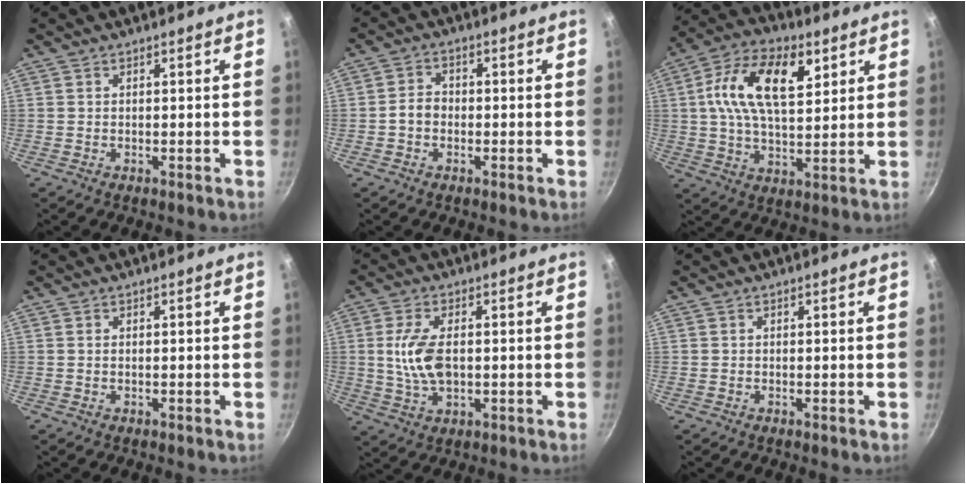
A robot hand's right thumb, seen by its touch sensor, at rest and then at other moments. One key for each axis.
{"total": 3.5, "fx": -0.9, "fy": 2.8, "fz": 1.9, "tx": -0.025, "ty": 0.015, "tz": -0.023}
{"total": 16.6, "fx": 5.1, "fy": 8.7, "fz": 13.2, "tx": -0.223, "ty": 0.003, "tz": 0.086}
{"total": 0.0}
{"total": 8.5, "fx": 0.5, "fy": 4.5, "fz": 7.2, "tx": -0.151, "ty": -0.004, "tz": 0.014}
{"total": 0.0}